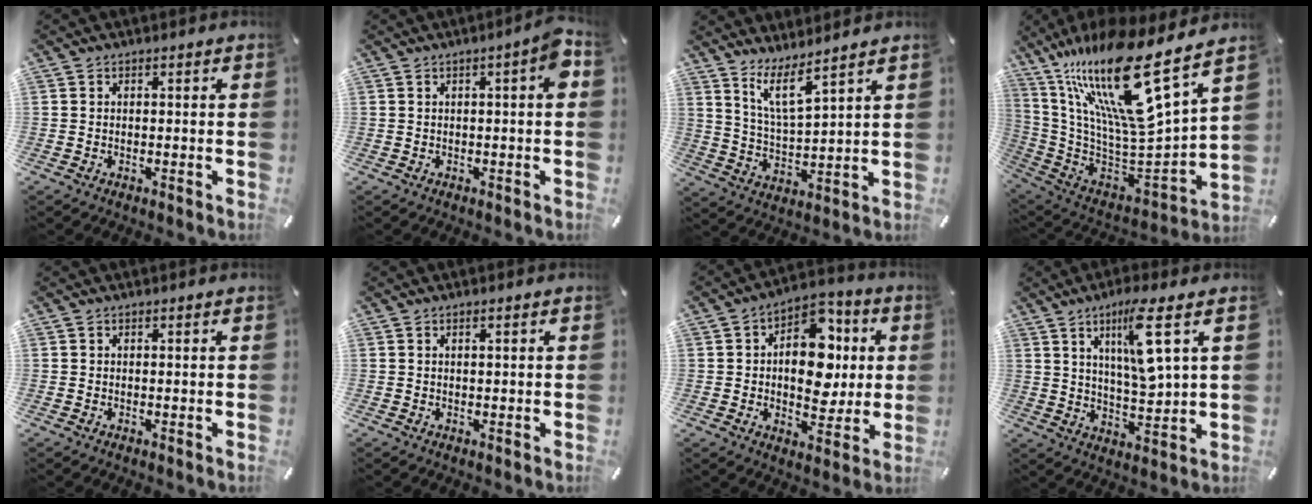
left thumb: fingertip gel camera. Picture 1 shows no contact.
{"total": 5.5, "force": [0.7, 1.1, 5.3], "torque": [-0.072, -0.007, 0.009]}
{"total": 8.6, "force": [6.8, 1.7, 5.1], "torque": [-0.118, -0.028, 0.124]}
{"total": 25.4, "force": [16.1, 5.5, 18.8], "torque": [-0.347, -0.149, 0.255]}
{"total": 0.0}
{"total": 0.7, "force": [0.4, 0.0, 0.6], "torque": [-0.012, -0.001, 0.006]}
{"total": 14.5, "force": [1.8, 10.1, 10.3], "torque": [-0.140, -0.010, 0.033]}
{"total": 11.7, "force": [5.6, 2.5, 9.9], "torque": [-0.170, -0.021, 0.090]}